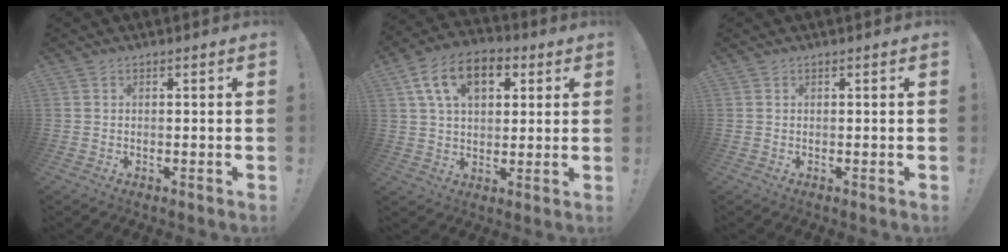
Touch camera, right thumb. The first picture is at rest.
{"total": 14.4, "force": [5.5, 9.3, 9.5], "torque": [-0.153, -0.002, 0.104]}
{"total": 0.0}